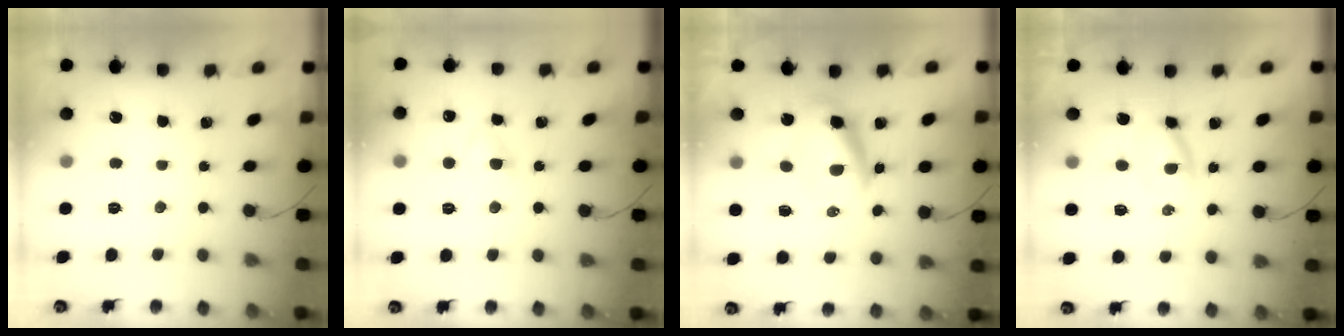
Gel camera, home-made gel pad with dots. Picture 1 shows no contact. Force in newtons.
{"total": 3.0, "press": 2.7, "slide": 1.2}
{"total": 6.2, "press": 6.0, "slide": 1.6}
{"total": 2.2, "press": 2.0, "slide": 1.1}